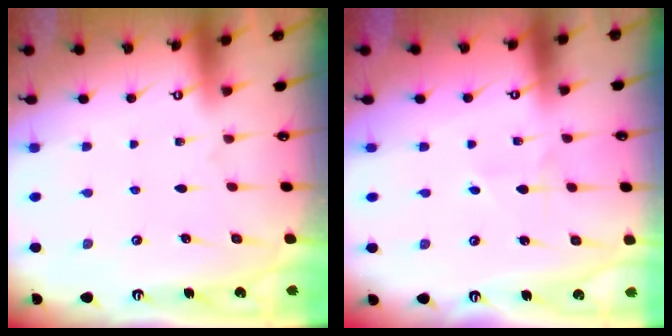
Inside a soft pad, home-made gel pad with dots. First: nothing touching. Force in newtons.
{"total": 1.6, "press": 1.6, "slide": 0.1}